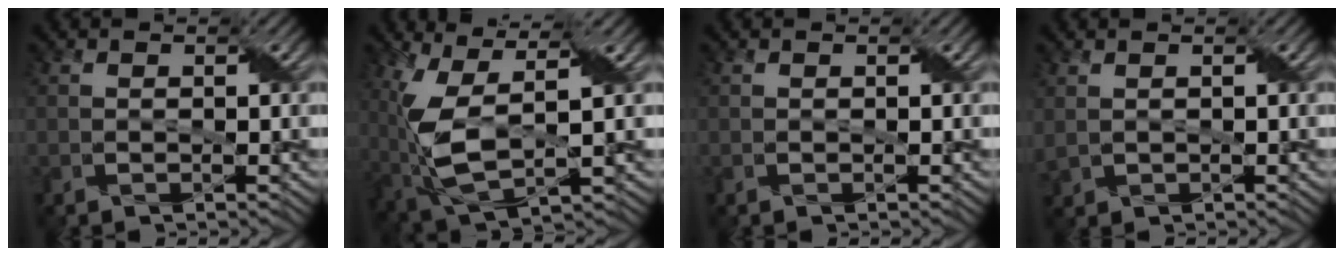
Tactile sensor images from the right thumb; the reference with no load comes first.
{"total": 9.7, "force": [0.7, 3.9, 8.8], "torque": [-0.216, -0.013, 0.019]}
{"total": 0.0}
{"total": 1.3, "force": [0.6, 0.8, 0.8], "torque": [-0.028, 0.000, 0.019]}